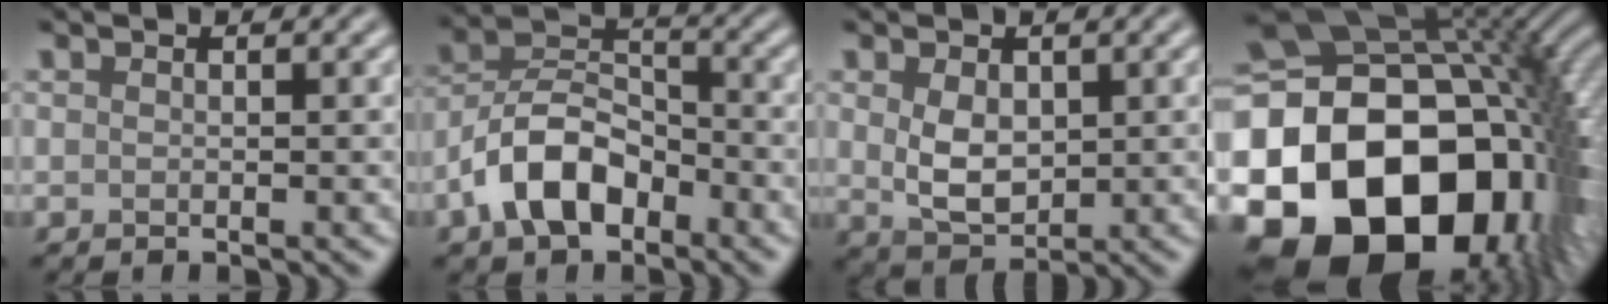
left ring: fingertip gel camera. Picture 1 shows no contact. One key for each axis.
{"total": 6.6, "fx": -3.5, "fy": 3.8, "fz": 4.2, "tx": -0.072, "ty": 0.009, "tz": -0.074}
{"total": 3.9, "fx": 0.5, "fy": 2.6, "fz": 2.9, "tx": -0.065, "ty": -0.003, "tz": 0.016}
{"total": 24.5, "fx": -7.1, "fy": 18.7, "fz": 14.2, "tx": -0.240, "ty": -0.043, "tz": -0.149}